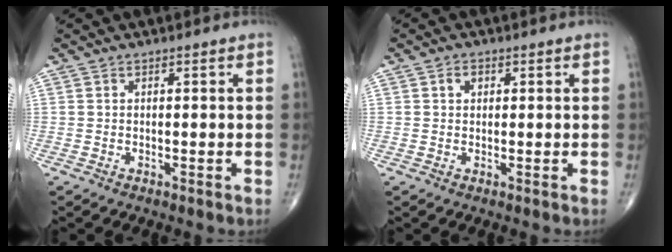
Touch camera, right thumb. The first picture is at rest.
{"total": 1.4, "force": [0.5, 1.1, 0.8], "torque": [-0.011, 0.002, 0.007]}